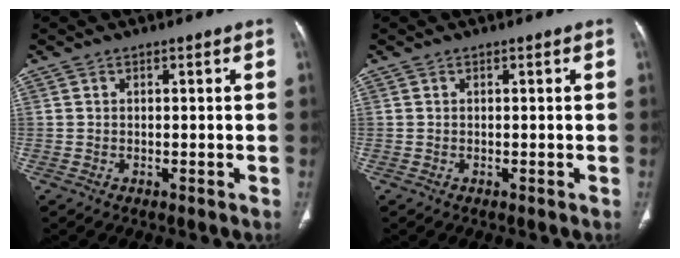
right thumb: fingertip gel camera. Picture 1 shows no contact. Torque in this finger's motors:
{"motor_torque": [-0.23, -0.23, 0.00, 0.00, 0.00]}